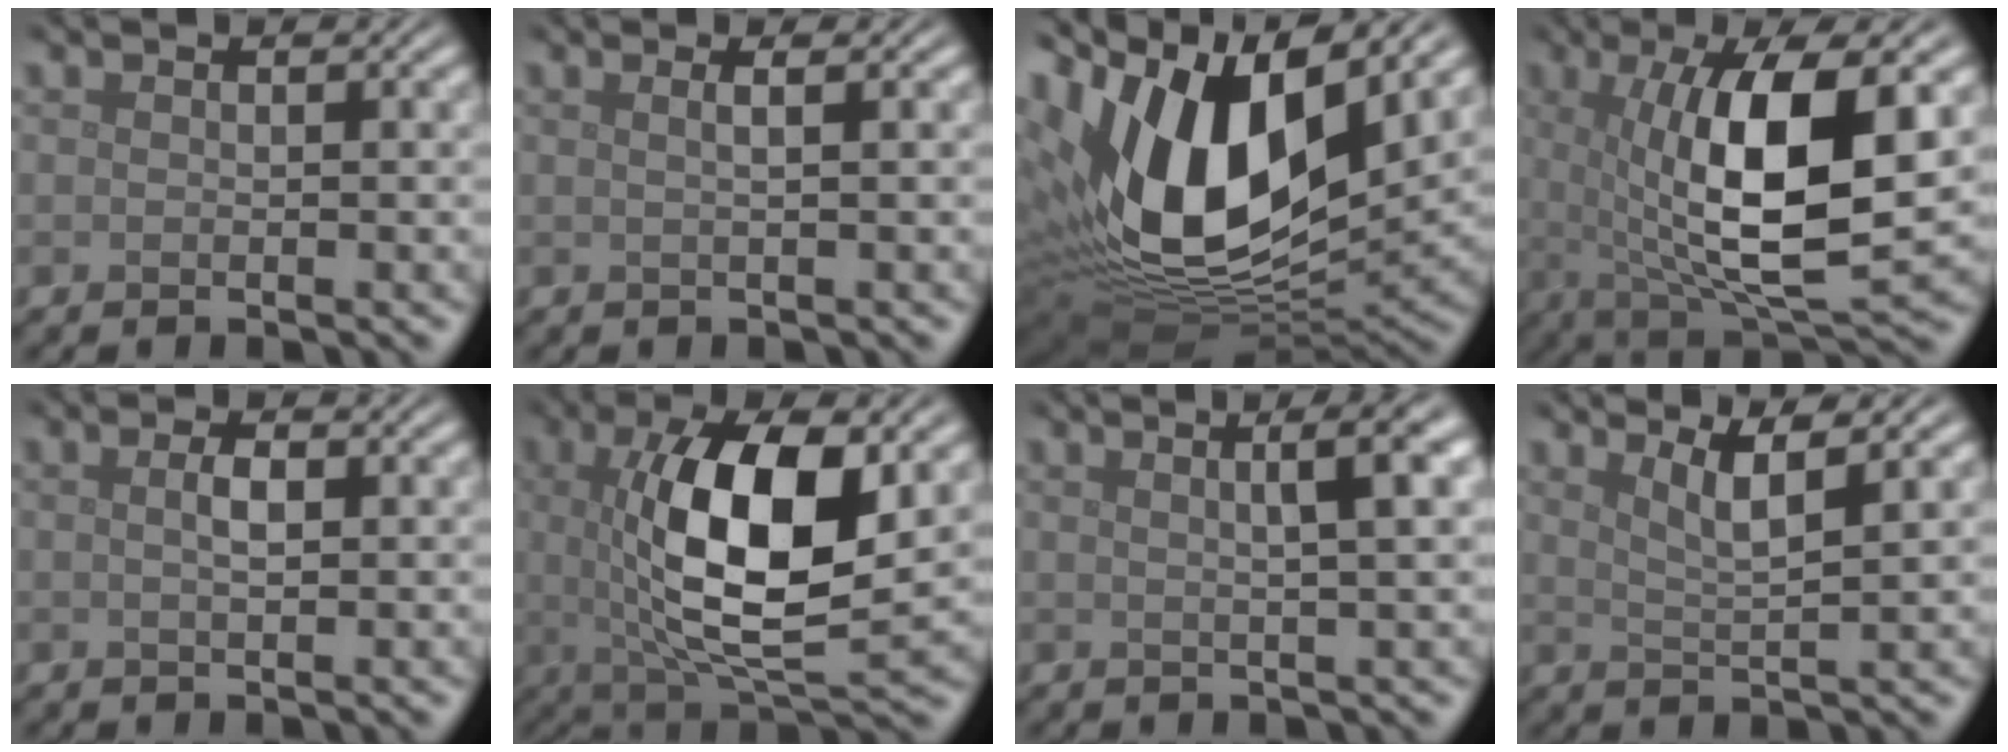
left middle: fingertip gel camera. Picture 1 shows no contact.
{"total": 2.0, "force": [0.7, 0.9, 1.7], "torque": [-0.008, 0.003, -0.013]}
{"total": 15.5, "force": [4.8, 8.4, 12.1], "torque": [-0.236, -0.002, 0.090]}
{"total": 11.1, "force": [1.0, 3.4, 10.5], "torque": [-0.170, -0.011, 0.024]}
{"total": 1.5, "force": [0.3, 0.5, 1.3], "torque": [-0.025, 0.002, 0.003]}
{"total": 11.0, "force": [1.5, 3.6, 10.3], "torque": [-0.175, -0.003, 0.028]}
{"total": 4.6, "force": [1.6, 1.0, 4.2], "torque": [-0.047, 0.018, 0.017]}
{"total": 3.0, "force": [1.8, 0.5, 2.3], "torque": [-0.030, -0.001, 0.033]}